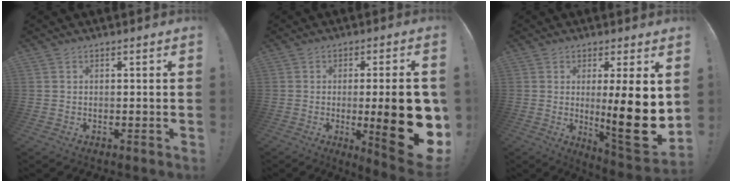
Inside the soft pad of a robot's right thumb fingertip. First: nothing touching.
{"total": 19.8, "force": [-2.9, 4.7, 19.1], "torque": [-0.261, -0.003, -0.030]}
{"total": 16.1, "force": [0.7, 1.9, 16.0], "torque": [-0.227, -0.028, 0.012]}